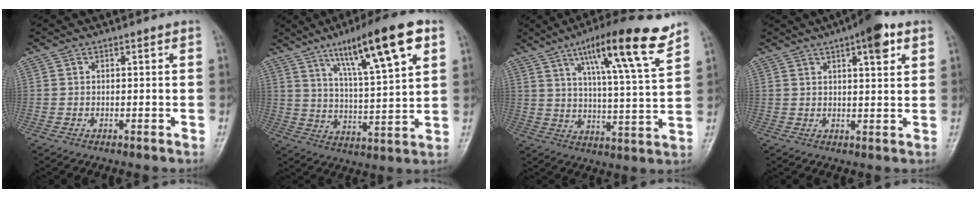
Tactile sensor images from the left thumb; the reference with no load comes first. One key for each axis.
{"total": 17.8, "fx": 9.1, "fy": 3.3, "fz": 14.9, "tx": -0.229, "ty": -0.026, "tz": 0.152}
{"total": 16.7, "fx": 10.3, "fy": 2.0, "fz": 13.0, "tx": -0.196, "ty": -0.045, "tz": 0.163}
{"total": 8.0, "fx": 4.2, "fy": 2.3, "fz": 6.4, "tx": -0.079, "ty": -0.011, "tz": 0.056}